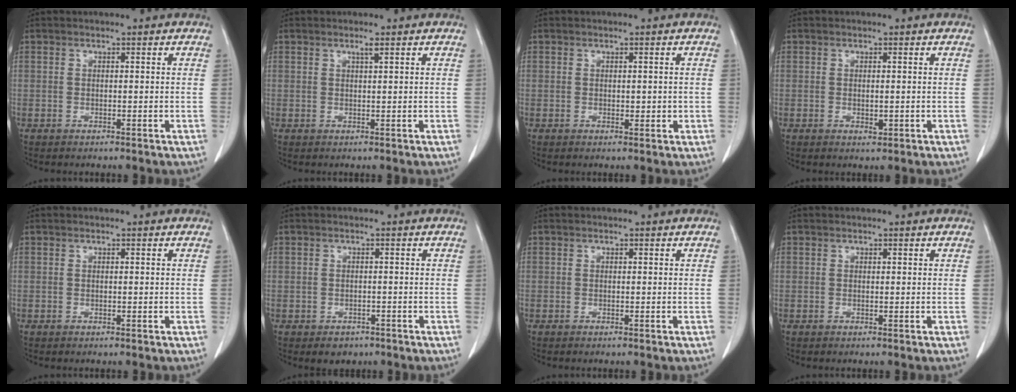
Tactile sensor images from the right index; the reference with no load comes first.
{"total": 0.9, "force": [0.6, -0.1, 0.7], "torque": [-0.015, -0.001, 0.012]}
{"total": 1.3, "force": [0.1, 0.8, 1.0], "torque": [-0.009, 0.001, 0.006]}
{"total": 1.0, "force": [-0.1, 0.5, 0.9], "torque": [-0.013, -0.001, 0.003]}
{"total": 0.0}
{"total": 2.7, "force": [-1.6, 2.0, 0.7], "torque": [-0.004, 0.005, -0.015]}
{"total": 0.0}
{"total": 0.0}